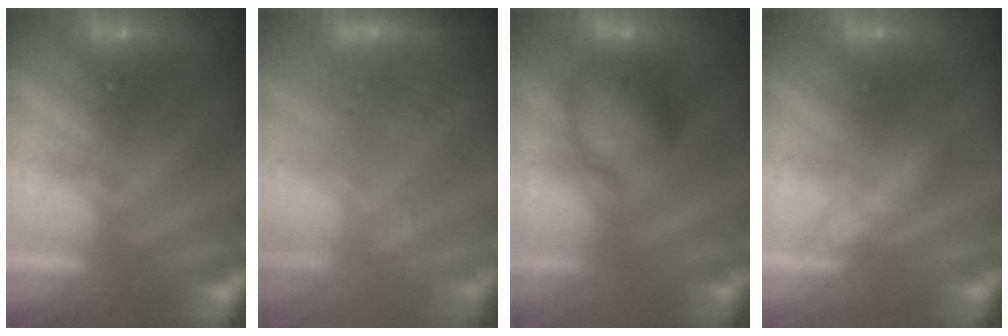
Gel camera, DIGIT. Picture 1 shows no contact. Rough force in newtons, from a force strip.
{"total": 2.7}
{"total": 6.0}
{"total": 2.4}